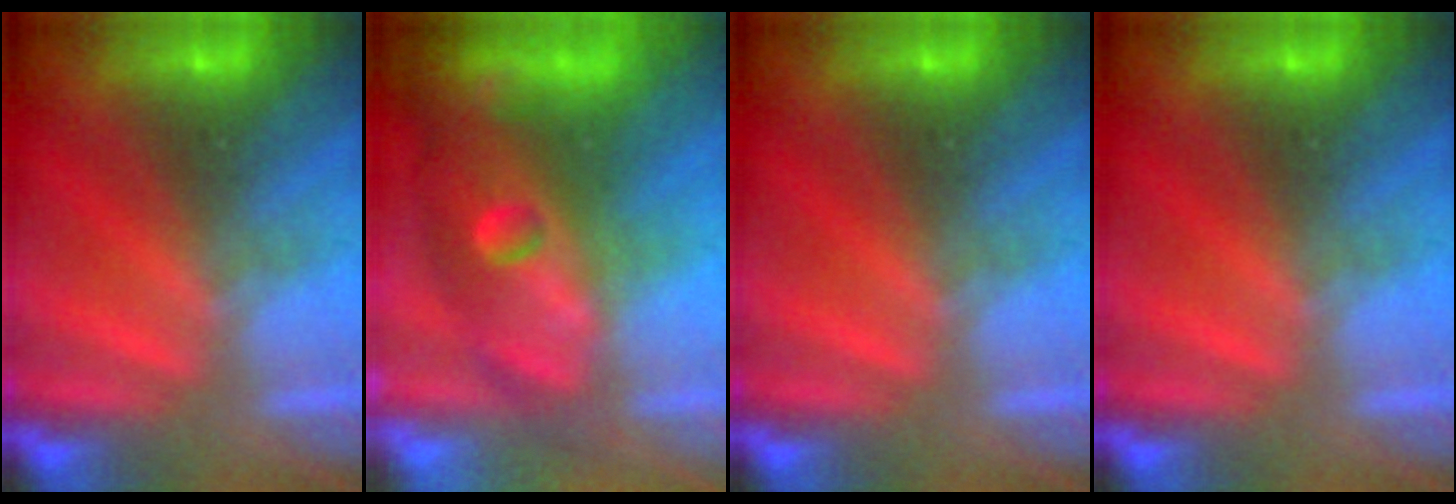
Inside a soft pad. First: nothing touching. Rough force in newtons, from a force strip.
{"total": 10.8}
{"total": 0.0}
{"total": 0.0}